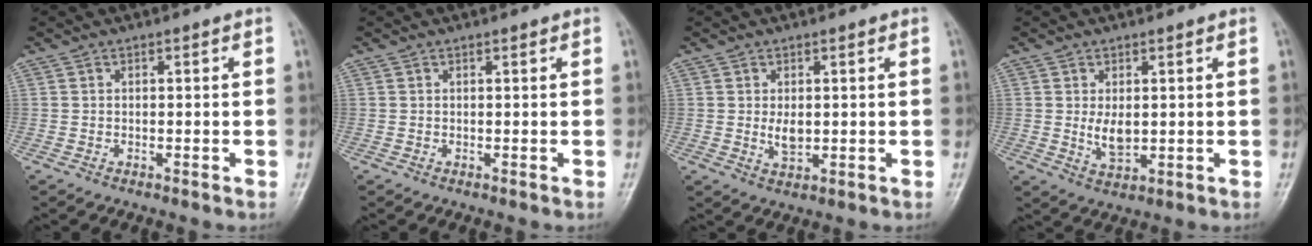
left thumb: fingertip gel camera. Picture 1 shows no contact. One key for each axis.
{"total": 0.5, "fx": 0.4, "fy": 0.3, "fz": 0.3, "tx": 0.002, "ty": -0.002, "tz": 0.003}
{"total": 3.4, "fx": 0.3, "fy": 2.2, "fz": 2.6, "tx": -0.035, "ty": -0.008, "tz": 0.010}
{"total": 4.6, "fx": 0.5, "fy": 2.9, "fz": 3.6, "tx": -0.050, "ty": -0.012, "tz": 0.016}